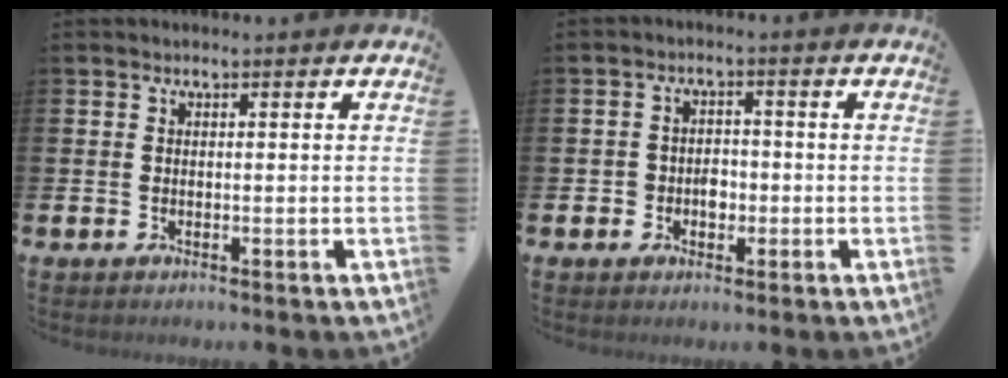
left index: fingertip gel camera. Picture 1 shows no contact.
{"total": 2.6, "force": [-0.9, 2.2, 1.0], "torque": [-0.017, 0.002, -0.024]}